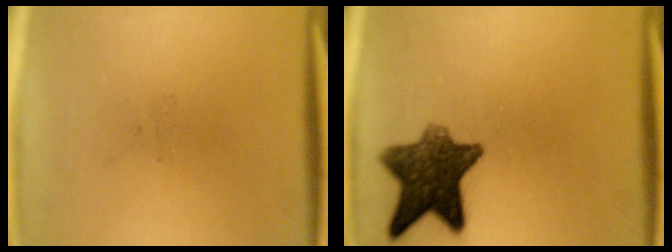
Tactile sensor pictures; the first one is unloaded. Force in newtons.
{"total": 10.5}